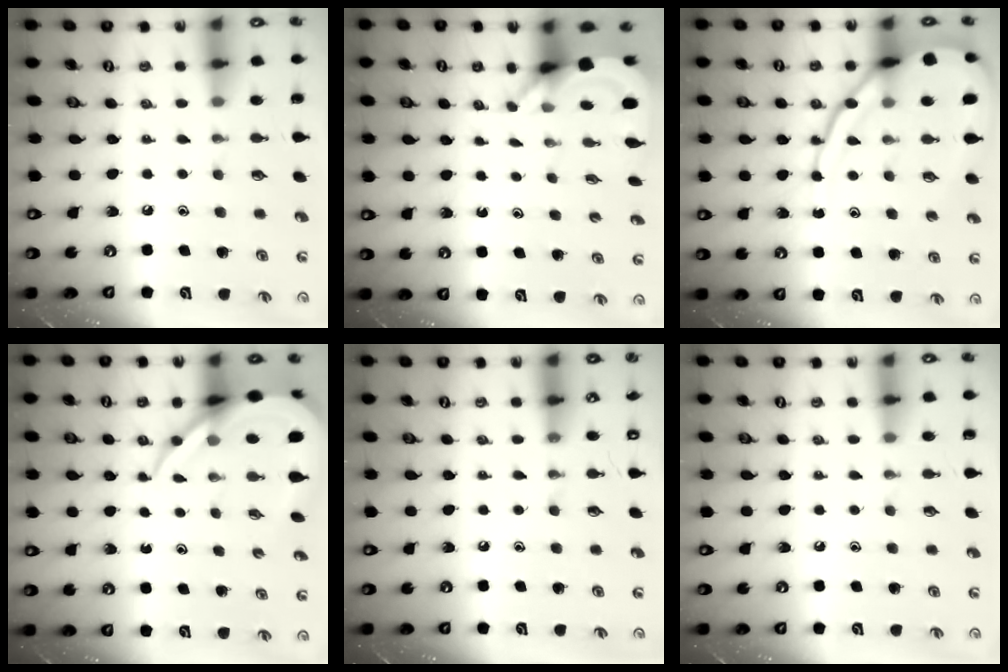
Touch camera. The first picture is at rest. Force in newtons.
{"total": 3.8, "press": 3.8, "slide": 0.3}
{"total": 14.9, "press": 14.8, "slide": 1.5}
{"total": 10.1, "press": 10.1, "slide": 1.2}
{"total": 0.0}
{"total": 0.0}